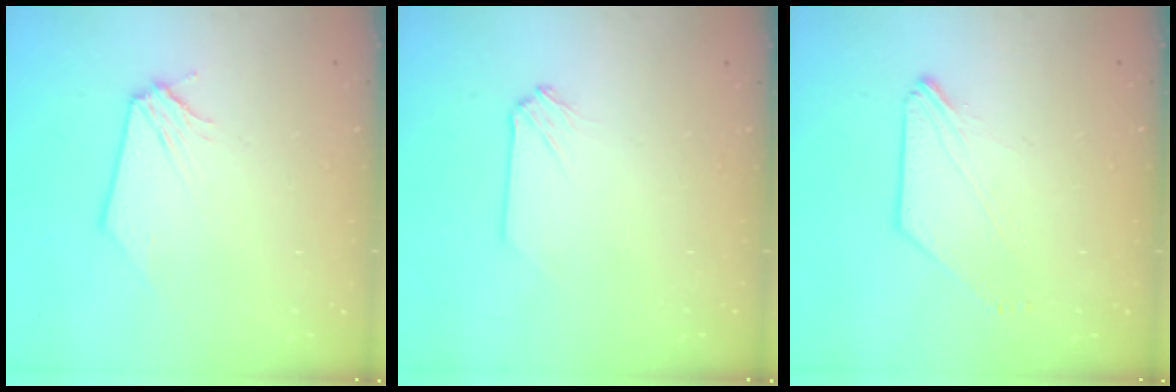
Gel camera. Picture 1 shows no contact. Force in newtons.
{"total": 0.0}
{"total": 2.0, "press": 2.0, "slide": 0.5}